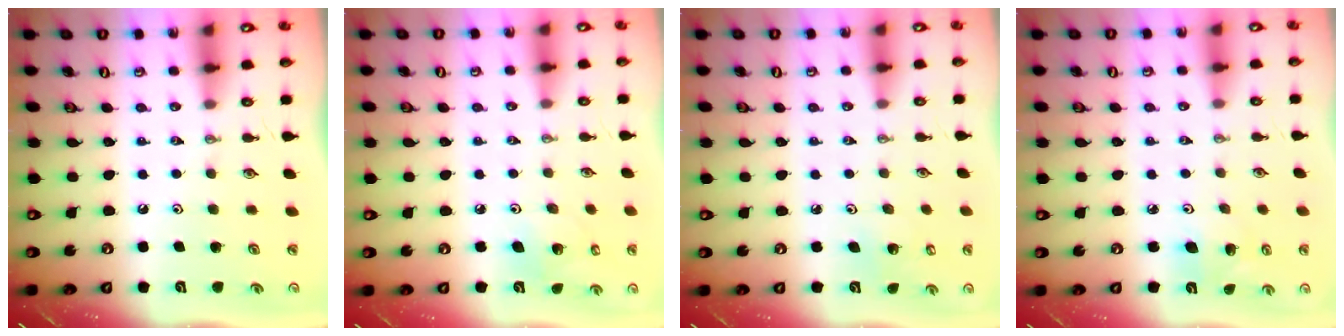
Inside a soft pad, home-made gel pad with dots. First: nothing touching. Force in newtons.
{"total": 6.0, "press": 5.6, "slide": 2.3}
{"total": 2.7, "press": 2.7, "slide": 0.2}
{"total": 6.5, "press": 6.4, "slide": 1.2}